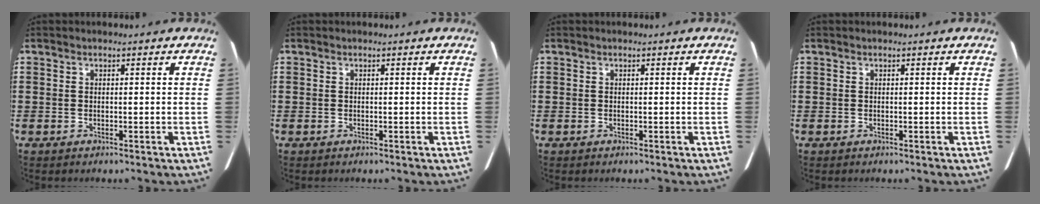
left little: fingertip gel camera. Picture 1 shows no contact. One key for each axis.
{"total": 0.0}
{"total": 0.0}
{"total": 0.0}